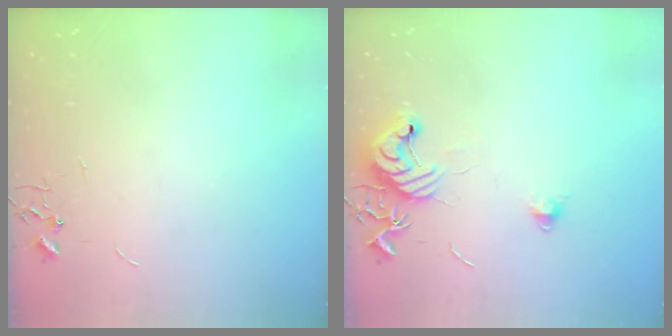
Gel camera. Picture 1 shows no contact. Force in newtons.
{"total": 11.4, "press": 11.4, "slide": 0.7}